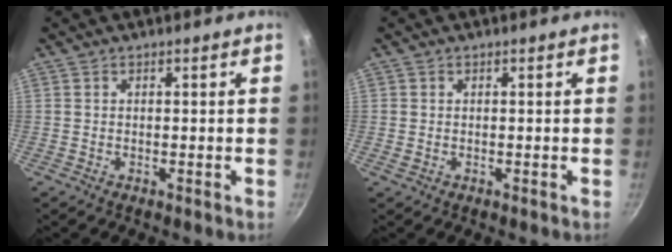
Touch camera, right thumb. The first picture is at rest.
{"total": 0.7, "force": [0.0, 0.6, 0.3], "torque": [-0.006, 0.001, 0.000]}